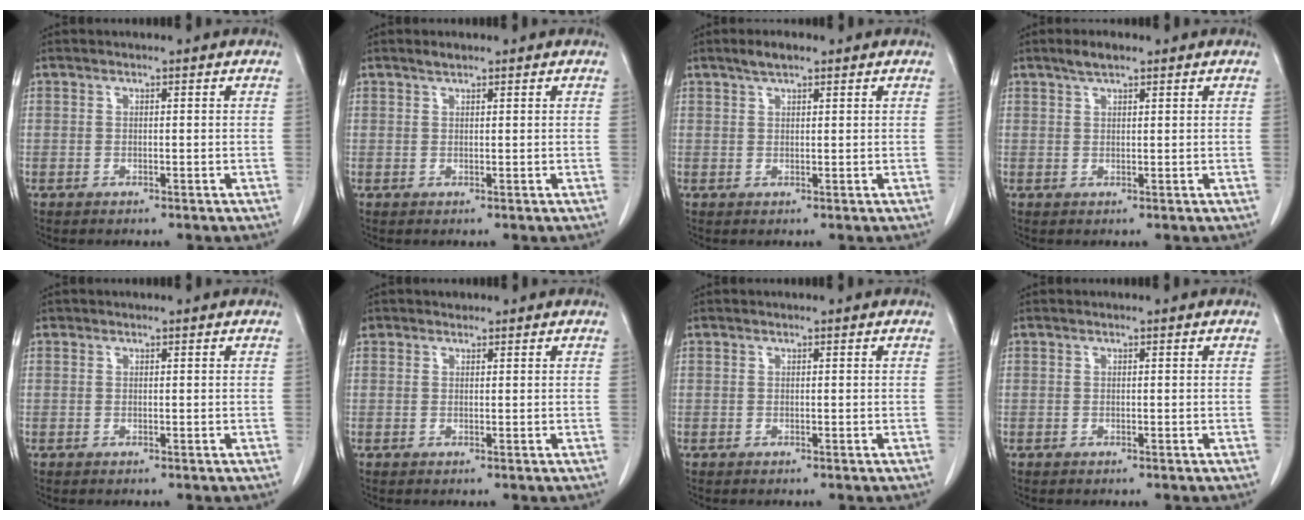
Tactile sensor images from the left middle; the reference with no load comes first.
{"total": 1.0, "force": [0.8, 0.2, 0.4], "torque": [-0.014, 0.002, 0.017]}
{"total": 2.5, "force": [1.9, 0.7, 1.6], "torque": [-0.034, 0.008, 0.034]}
{"total": 2.6, "force": [1.9, 0.7, 1.6], "torque": [-0.035, 0.007, 0.035]}
{"total": 0.0}
{"total": 1.3, "force": [0.9, 0.9, -0.1], "torque": [0.005, 0.008, 0.013]}
{"total": 0.0}
{"total": 0.0}